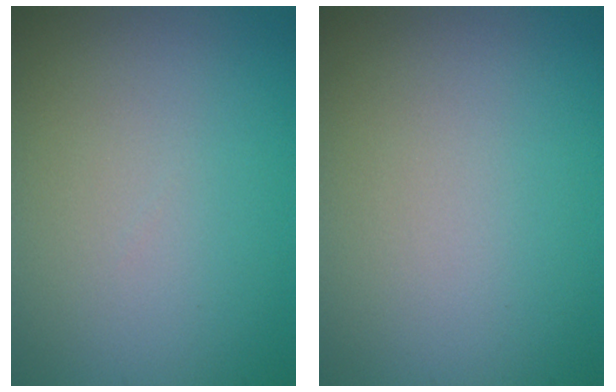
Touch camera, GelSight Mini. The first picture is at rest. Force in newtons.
{"total": 0.0}